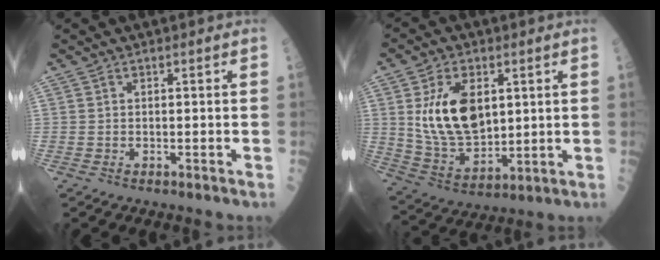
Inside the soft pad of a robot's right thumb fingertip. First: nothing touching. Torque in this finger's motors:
{"motor_torque": [0.37, 0.46, 1.15, 0.40, 0.25]}